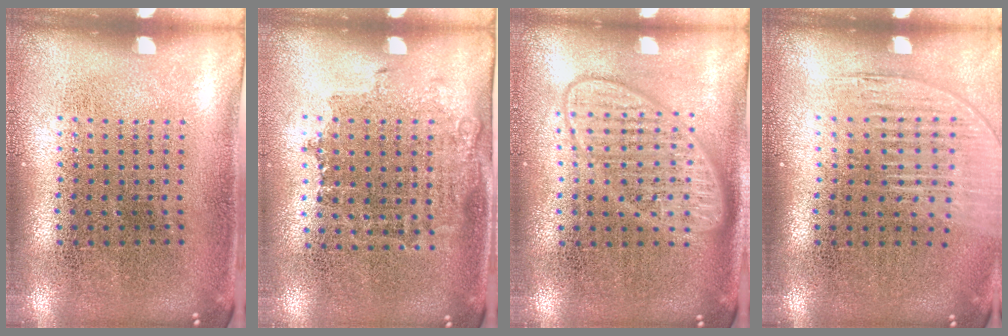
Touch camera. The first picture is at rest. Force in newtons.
{"total": 1.0, "press": 0.9, "slide": 0.6}
{"total": 2.9, "press": 2.9, "slide": 0.4}
{"total": 1.2, "press": 1.1, "slide": 0.5}